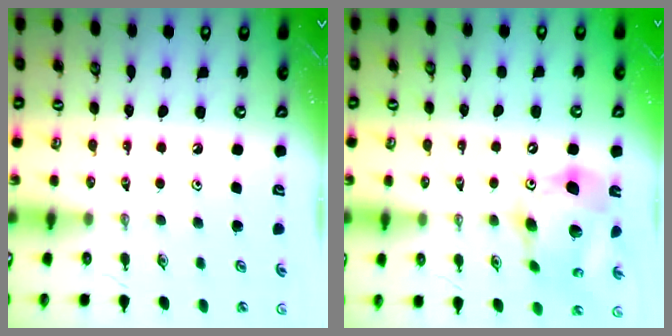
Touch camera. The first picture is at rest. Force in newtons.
{"total": 16.5, "press": 16.4, "slide": 2.0}